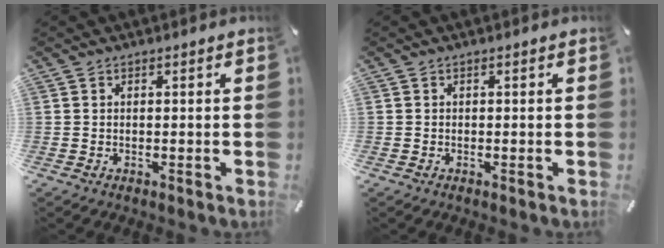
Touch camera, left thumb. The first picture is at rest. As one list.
[{"total": 0.0}]